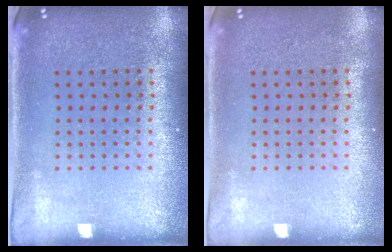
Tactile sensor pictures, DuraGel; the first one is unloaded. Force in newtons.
{"total": 0.0}